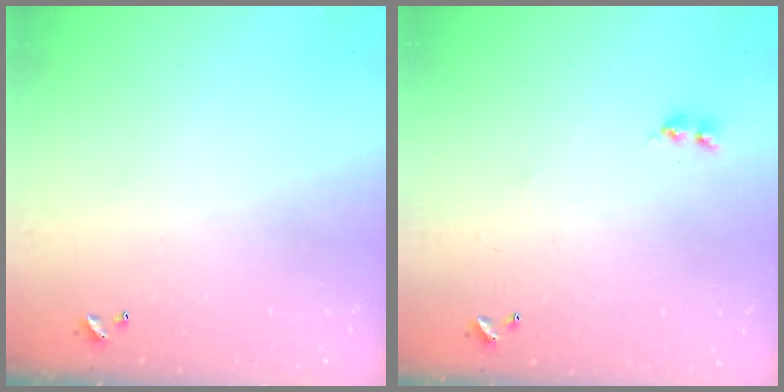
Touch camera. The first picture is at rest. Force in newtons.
{"total": 2.2, "press": 2.1, "slide": 0.6}